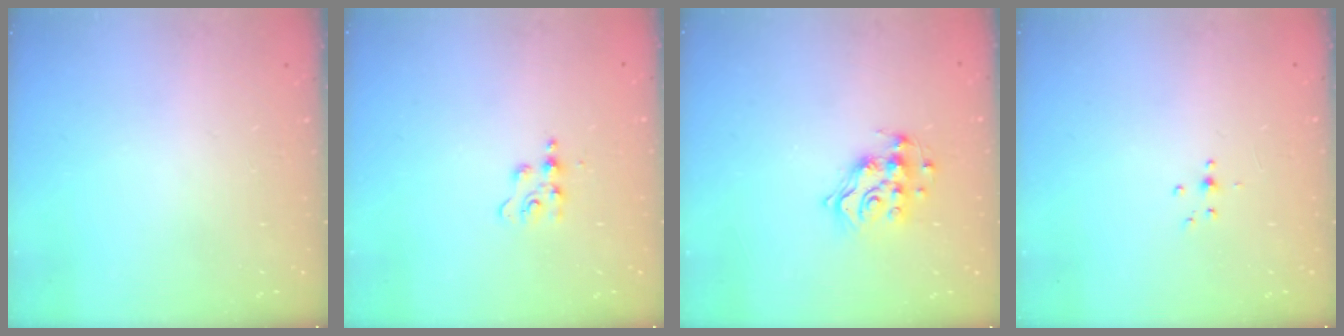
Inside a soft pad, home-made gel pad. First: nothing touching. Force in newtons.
{"total": 4.4, "press": 4.3, "slide": 0.7}
{"total": 11.0, "press": 11.0, "slide": 0.4}
{"total": 3.0, "press": 2.8, "slide": 1.0}